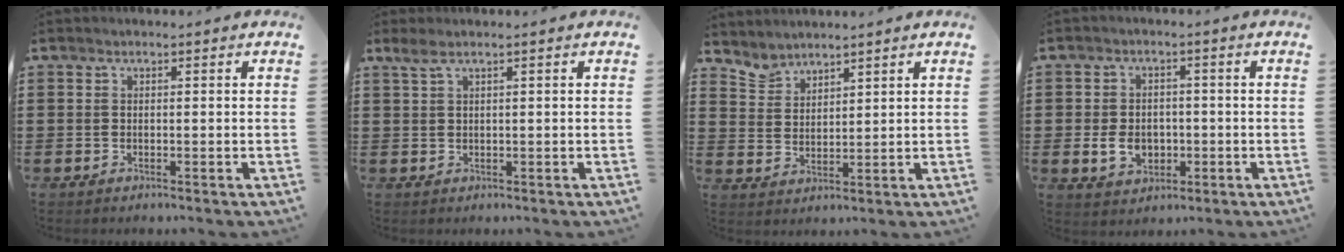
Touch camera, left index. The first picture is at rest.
{"total": 1.4, "force": [0.6, 0.1, 1.3], "torque": [-0.027, -0.002, 0.011]}
{"total": 3.6, "force": [3.4, 1.1, -0.2], "torque": [-0.012, -0.007, 0.067]}
{"total": 4.9, "force": [-0.9, 3.8, 2.9], "torque": [-0.059, 0.002, -0.021]}